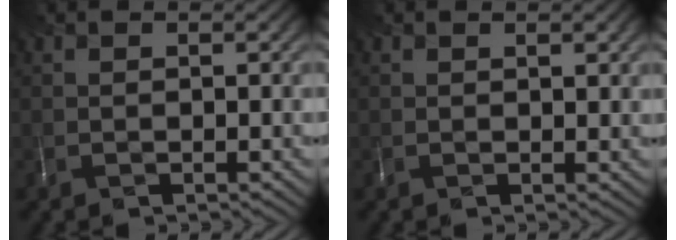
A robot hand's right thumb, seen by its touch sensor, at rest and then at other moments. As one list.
[{"total": 1.1, "force": [0.8, 0.3, 0.7], "torque": [-0.014, -0.007, 0.013]}]